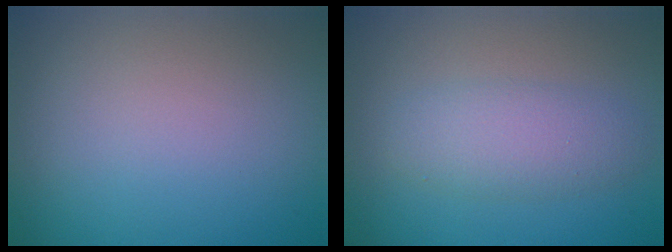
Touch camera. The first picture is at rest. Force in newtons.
{"total": 3.4, "press": 3.4, "slide": 0.2}